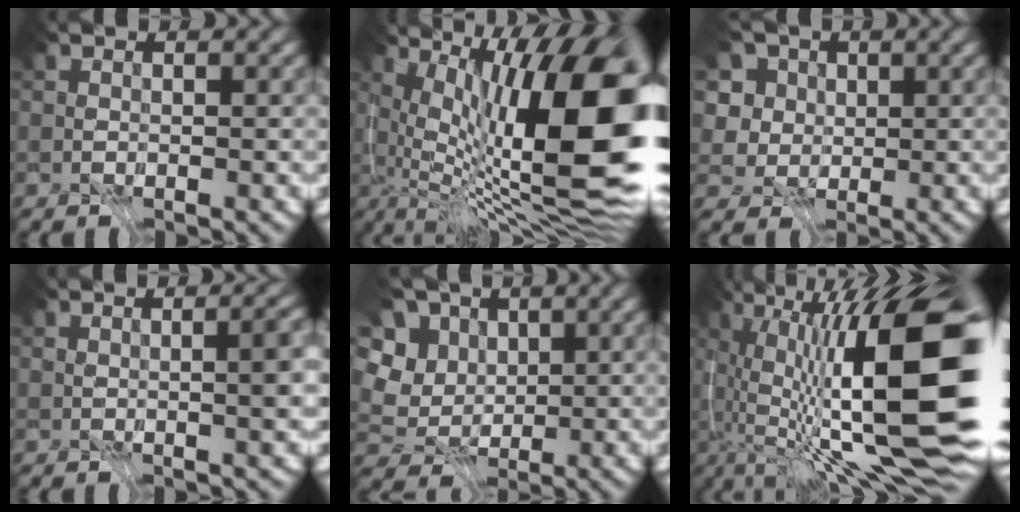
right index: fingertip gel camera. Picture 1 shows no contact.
{"total": 14.2, "force": [1.7, 1.7, 14.0], "torque": [-0.182, -0.010, 0.057]}
{"total": 5.7, "force": [2.3, 4.3, 2.8], "torque": [-0.076, 0.009, 0.035]}
{"total": 2.5, "force": [-0.9, -0.4, 2.3], "torque": [-0.027, -0.020, 0.007]}
{"total": 6.8, "force": [0.8, 5.9, 3.4], "torque": [-0.105, 0.011, 0.014]}
{"total": 16.3, "force": [-0.8, 2.0, 16.1], "torque": [-0.223, 0.000, 0.015]}